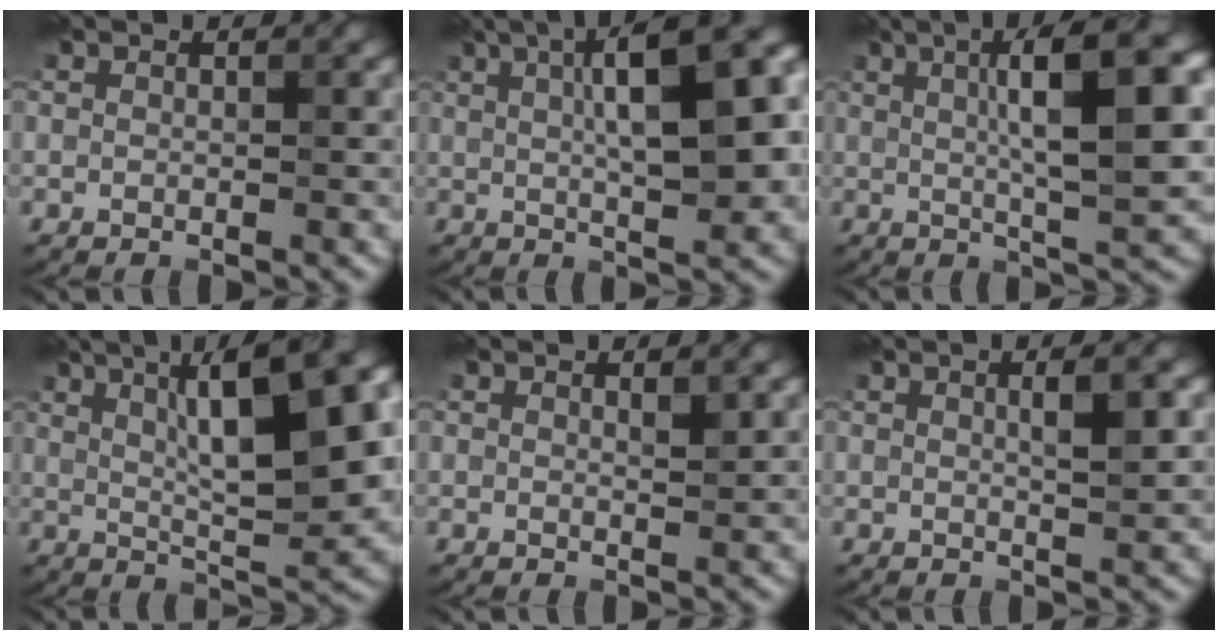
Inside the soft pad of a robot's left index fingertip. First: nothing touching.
{"total": 12.2, "force": [2.9, 3.7, 11.2], "torque": [-0.134, 0.016, 0.039]}
{"total": 11.1, "force": [2.5, 2.5, 10.5], "torque": [-0.137, 0.016, 0.038]}
{"total": 13.0, "force": [3.9, 3.5, 11.9], "torque": [-0.156, 0.017, 0.059]}
{"total": 0.9, "force": [0.6, 0.1, 0.7], "torque": [-0.009, -0.003, 0.010]}
{"total": 2.7, "force": [0.7, 0.6, 2.6], "torque": [-0.033, 0.006, 0.008]}